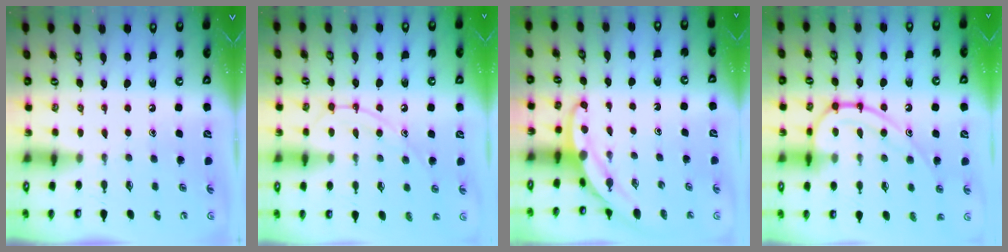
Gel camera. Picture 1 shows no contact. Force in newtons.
{"total": 9.9, "press": 9.9, "slide": 0.4}
{"total": 5.1, "press": 5.0, "slide": 0.4}
{"total": 13.6, "press": 13.5, "slide": 1.2}